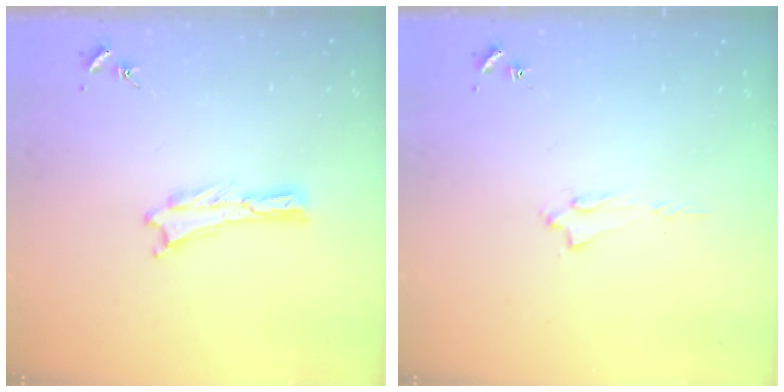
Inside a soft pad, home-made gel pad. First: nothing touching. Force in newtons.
{"total": 1.6, "press": 1.6, "slide": 0.2}